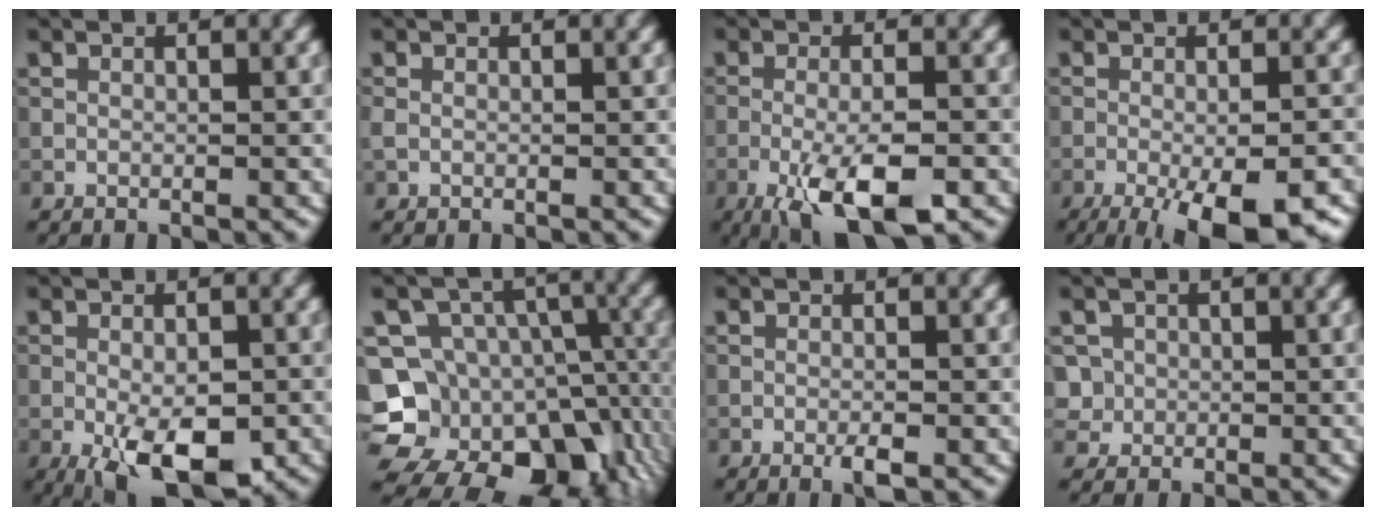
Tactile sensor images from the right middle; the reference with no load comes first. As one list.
[{"total": 0.7, "force": [0.0, 0.5, 0.4], "torque": [-0.013, 0.000, -0.002]}, {"total": 7.5, "force": [-3.7, 2.1, 6.2], "torque": [-0.112, -0.007, -0.065]}, {"total": 9.6, "force": [-5.2, 2.5, 7.6], "torque": [-0.119, -0.016, -0.077]}, {"total": 8.0, "force": [-3.3, 3.5, 6.4], "torque": [-0.109, -0.020, -0.041]}, {"total": 18.2, "force": [-7.7, 14.4, 8.0], "torque": [-0.125, -0.021, -0.108]}, {"total": 1.4, "force": [-0.7, 0.2, 1.2], "torque": [-0.019, -0.003, -0.014]}, {"total": 2.6, "force": [0.1, 2.6, 0.4], "torque": [-0.006, 0.009, 0.008]}]